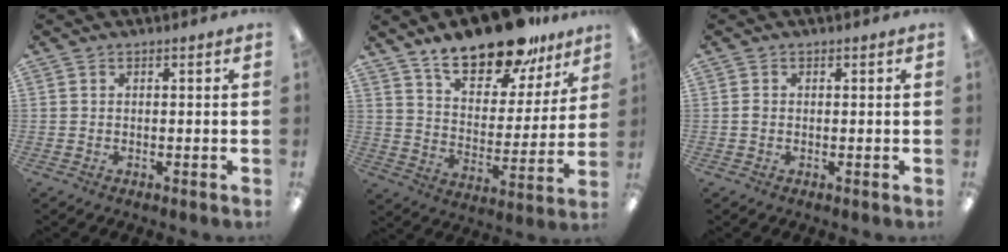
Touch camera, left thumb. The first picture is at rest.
{"total": 18.6, "force": [14.9, 7.1, 8.6], "torque": [-0.137, -0.098, 0.259]}
{"total": 0.8, "force": [-0.1, 0.6, 0.4], "torque": [-0.008, 0.004, -0.003]}